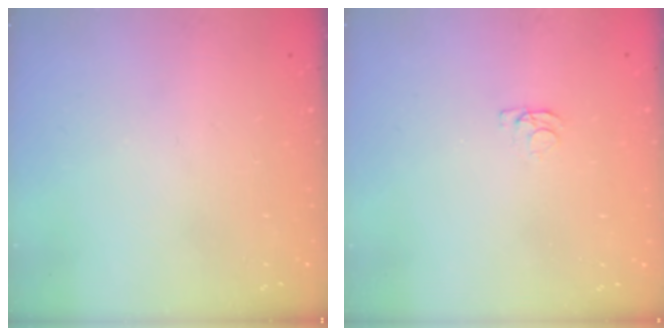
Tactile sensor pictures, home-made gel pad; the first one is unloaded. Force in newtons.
{"total": 1.2, "press": 1.1, "slide": 0.3}